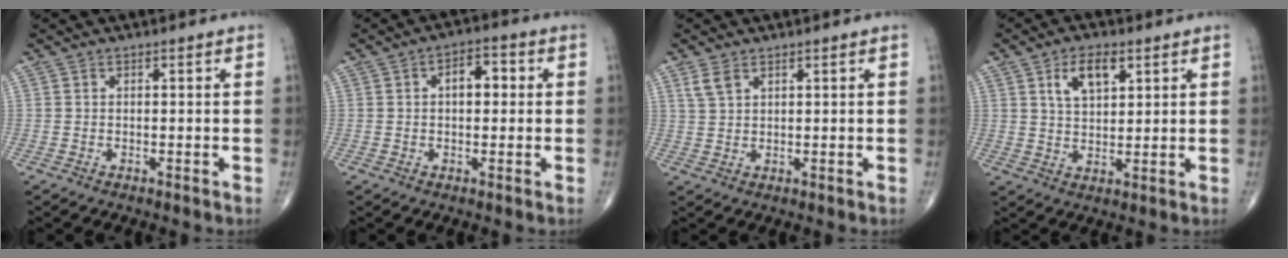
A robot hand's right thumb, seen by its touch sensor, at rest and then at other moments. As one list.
[{"total": 5.4, "force": [0.8, 3.0, 4.3], "torque": [-0.052, 0.015, 0.005]}, {"total": 2.8, "force": [1.8, 1.4, 1.6], "torque": [-0.035, 0.001, 0.044]}, {"total": 7.1, "force": [3.2, 3.6, 5.1], "torque": [-0.075, -0.012, 0.058]}]